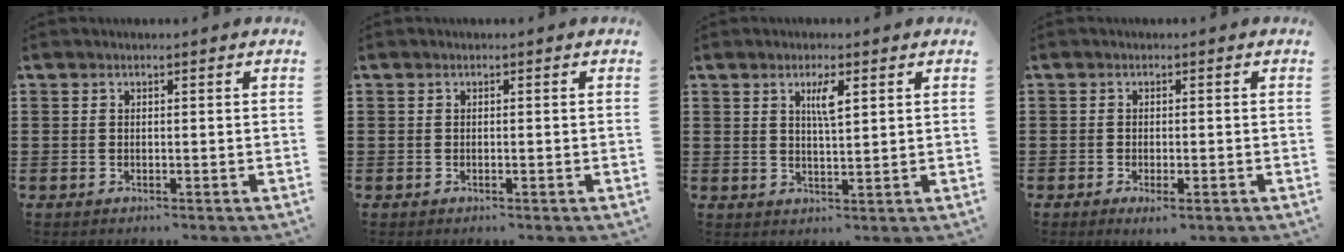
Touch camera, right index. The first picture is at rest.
{"total": 0.0}
{"total": 3.3, "force": [1.4, 0.7, 2.9], "torque": [-0.045, -0.001, 0.017]}
{"total": 1.0, "force": [-0.8, 0.1, 0.6], "torque": [-0.013, -0.004, -0.014]}